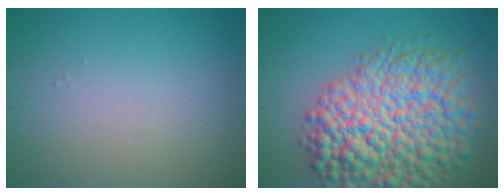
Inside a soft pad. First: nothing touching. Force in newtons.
{"total": 12.4, "press": 12.4, "slide": 0.5}